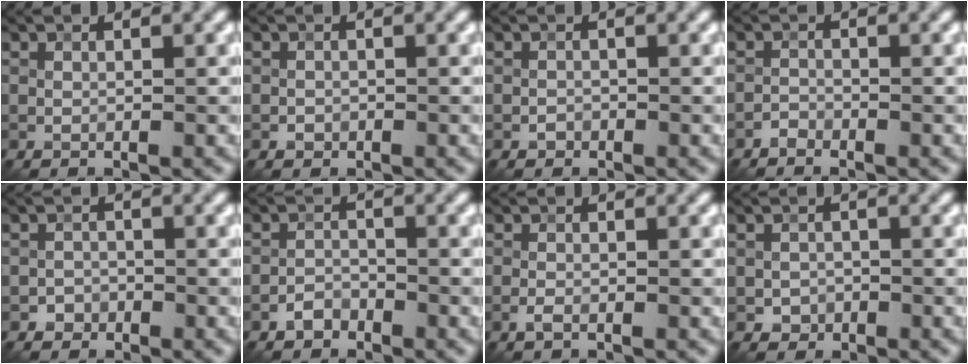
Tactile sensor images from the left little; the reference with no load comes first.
{"total": 0.7, "force": [-0.3, 0.6, 0.1], "torque": [0.004, -0.002, -0.007]}
{"total": 0.6, "force": [-0.4, 0.5, 0.1], "torque": [0.003, -0.001, -0.007]}
{"total": 1.0, "force": [-0.9, 0.4, 0.1], "torque": [0.002, 0.003, -0.019]}
{"total": 1.2, "force": [-0.7, 1.0, -0.1], "torque": [0.009, 0.006, -0.012]}
{"total": 1.6, "force": [-1.2, 0.9, 0.4], "torque": [-0.002, 0.007, -0.025]}
{"total": 0.8, "force": [-0.5, 0.3, 0.6], "torque": [-0.015, 0.000, -0.011]}
{"total": 1.3, "force": [-0.5, 1.2, 0.2], "torque": [0.006, -0.001, -0.011]}